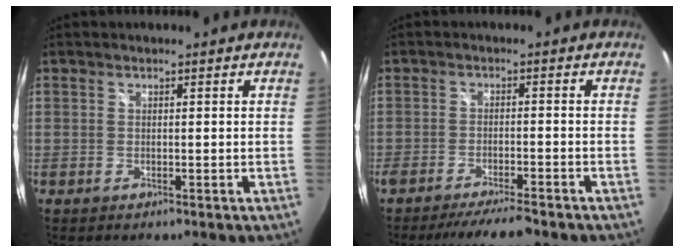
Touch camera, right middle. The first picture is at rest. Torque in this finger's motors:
{"motor_torque": [0.27, -0.24, 0.11, 0.05]}